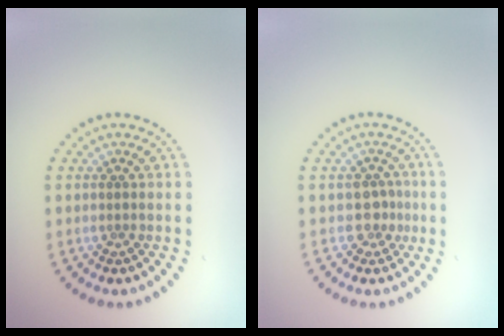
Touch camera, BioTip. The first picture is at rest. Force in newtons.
{"total": 1.9, "press": 1.5, "slide": 1.1}